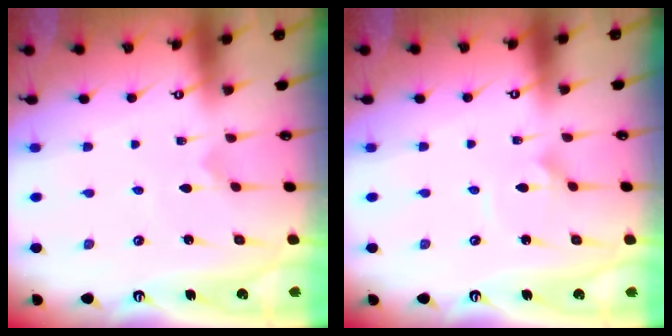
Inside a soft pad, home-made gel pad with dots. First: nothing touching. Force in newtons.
{"total": 2.4, "press": 2.4, "slide": 0.1}